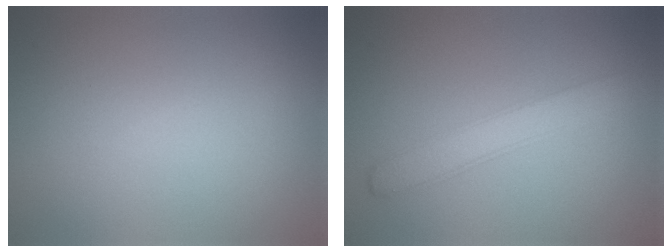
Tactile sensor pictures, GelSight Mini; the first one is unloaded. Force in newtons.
{"total": 2.6, "press": 2.6, "slide": 0.2}